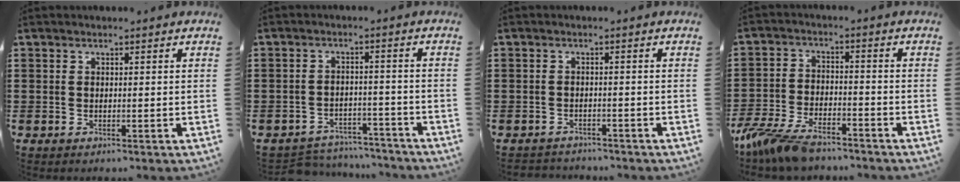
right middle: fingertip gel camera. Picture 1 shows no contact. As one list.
[{"total": 4.1, "force": [-4.0, 0.7, -0.1], "torque": [-0.005, 0.005, -0.087]}, {"total": 1.7, "force": [-1.7, 0.3, -0.2], "torque": [-0.002, 0.002, -0.039]}, {"total": 7.4, "force": [-6.1, 2.0, 3.6], "torque": [-0.093, -0.002, -0.120]}]